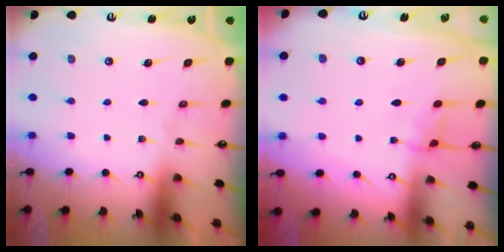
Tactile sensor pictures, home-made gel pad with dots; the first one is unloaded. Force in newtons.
{"total": 2.7, "press": 2.7, "slide": 0.2}